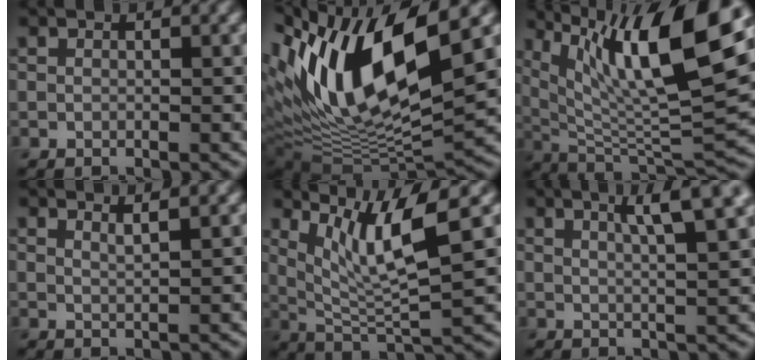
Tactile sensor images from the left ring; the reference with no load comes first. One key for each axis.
{"total": 14.8, "fx": 4.0, "fy": 5.7, "fz": 13.1, "tx": -0.241, "ty": 0.008, "tz": 0.068}
{"total": 14.2, "fx": 6.7, "fy": 3.9, "fz": 11.9, "tx": -0.197, "ty": 0.005, "tz": 0.123}
{"total": 1.6, "fx": 1.2, "fy": 0.4, "fz": 1.0, "tx": -0.007, "ty": 0.001, "tz": 0.013}
{"total": 6.6, "fx": 3.0, "fy": 1.2, "fz": 5.8, "tx": -0.106, "ty": -0.003, "tz": 0.059}
{"total": 5.6, "fx": 2.8, "fy": 1.2, "fz": 4.7, "tx": -0.052, "ty": 0.014, "tz": 0.037}